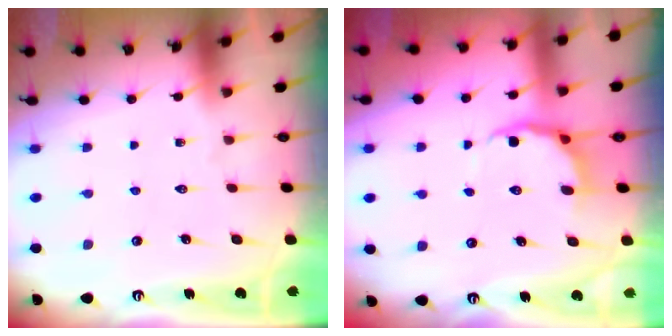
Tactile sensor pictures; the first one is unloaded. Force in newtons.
{"total": 6.0, "press": 5.5, "slide": 2.4}